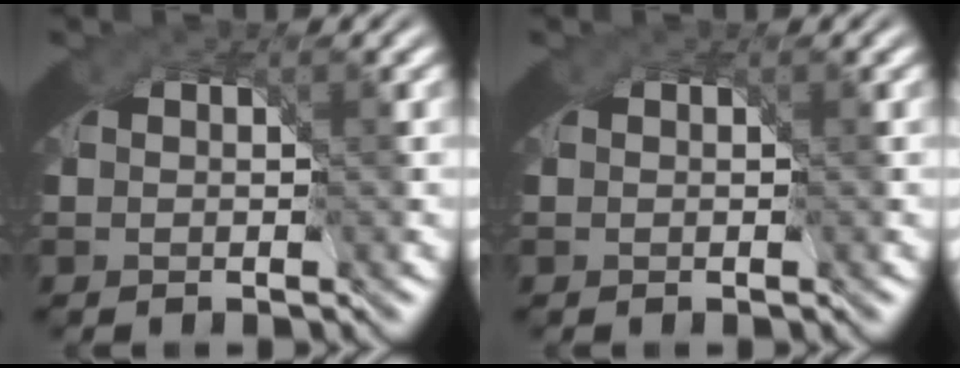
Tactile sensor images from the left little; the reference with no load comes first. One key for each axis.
{"total": 0.0}